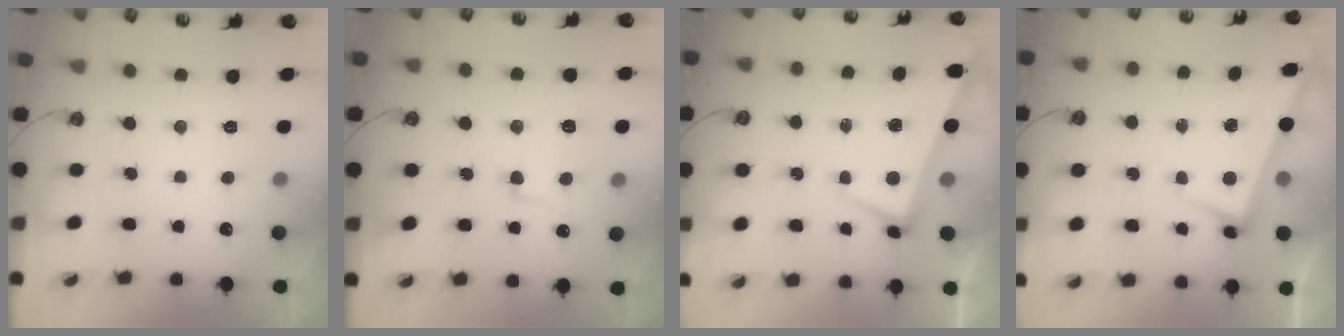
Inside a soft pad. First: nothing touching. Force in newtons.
{"total": 2.5, "press": 2.3, "slide": 1.1}
{"total": 2.0, "press": 1.8, "slide": 0.8}
{"total": 2.5, "press": 2.4, "slide": 0.8}